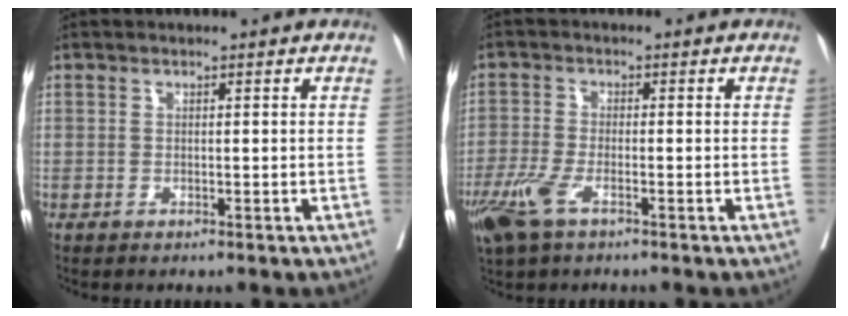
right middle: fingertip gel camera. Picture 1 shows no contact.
{"total": 5.7, "force": [-3.2, 1.8, 4.4], "torque": [-0.105, -0.014, -0.061]}